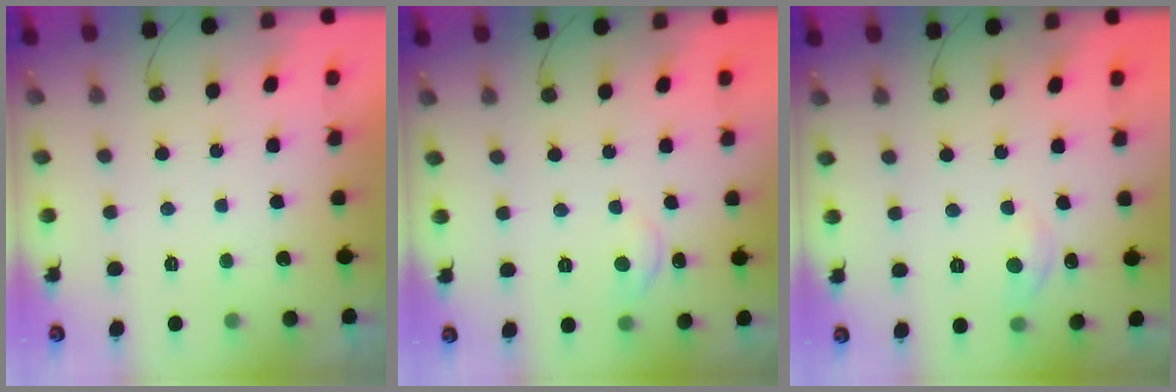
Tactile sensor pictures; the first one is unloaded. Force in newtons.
{"total": 5.6, "press": 5.6, "slide": 0.3}
{"total": 5.2, "press": 5.1, "slide": 0.7}